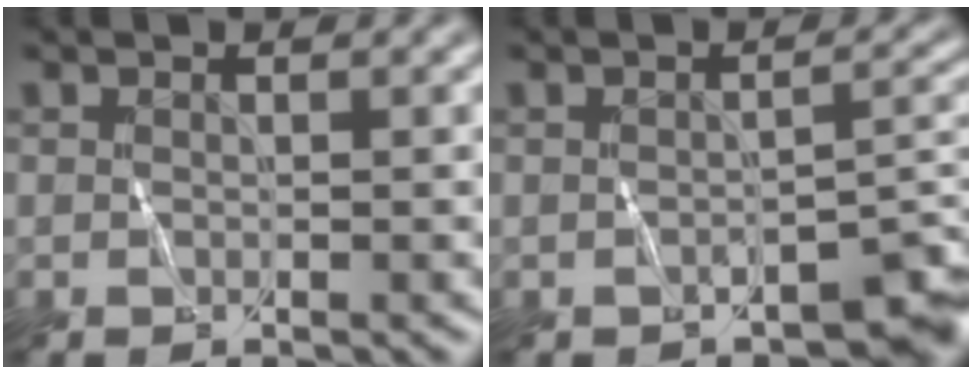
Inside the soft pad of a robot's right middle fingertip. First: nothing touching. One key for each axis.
{"total": 3.4, "fx": -2.1, "fy": 1.5, "fz": 2.1, "tx": -0.018, "ty": -0.001, "tz": -0.025}